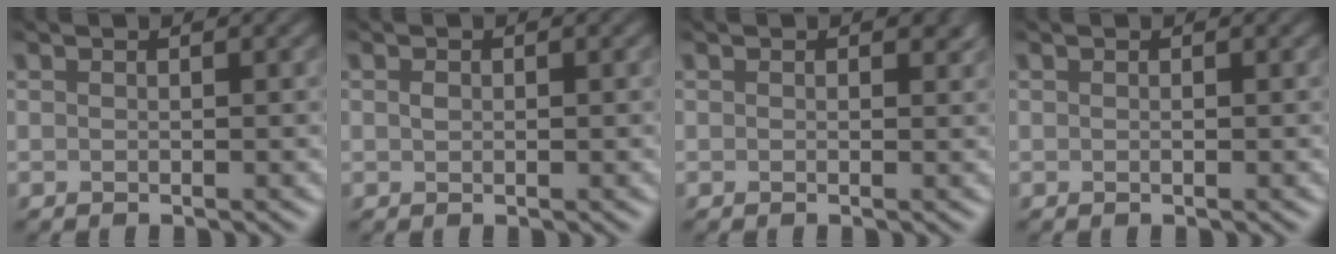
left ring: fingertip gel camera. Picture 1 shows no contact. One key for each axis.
{"total": 0.6, "fx": -0.1, "fy": 0.5, "fz": 0.3, "tx": -0.012, "ty": 0.000, "tz": -0.001}
{"total": 0.8, "fx": 0.5, "fy": 0.5, "fz": 0.3, "tx": -0.002, "ty": -0.001, "tz": 0.008}
{"total": 0.0}